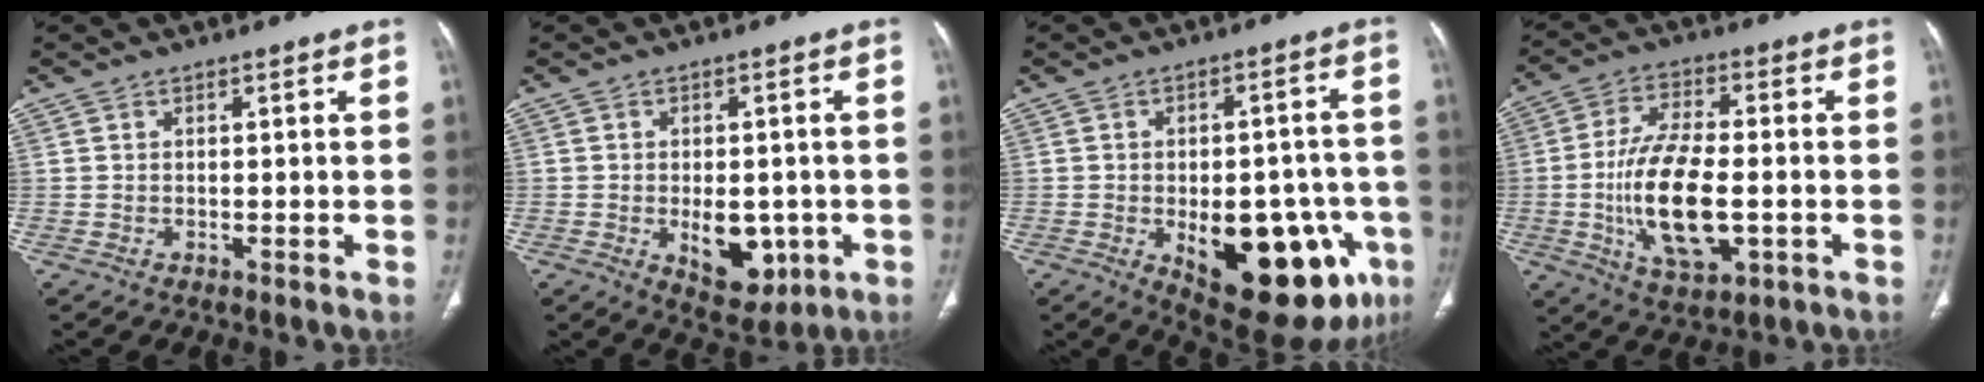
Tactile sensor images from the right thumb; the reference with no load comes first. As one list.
[{"total": 9.0, "force": [-2.2, 5.5, 6.9], "torque": [-0.068, -0.002, -0.013]}, {"total": 22.8, "force": [-7.7, 10.8, 18.6], "torque": [-0.191, 0.018, -0.079]}, {"total": 15.9, "force": [-2.7, 7.1, 14.0], "torque": [-0.260, 0.002, -0.041]}]